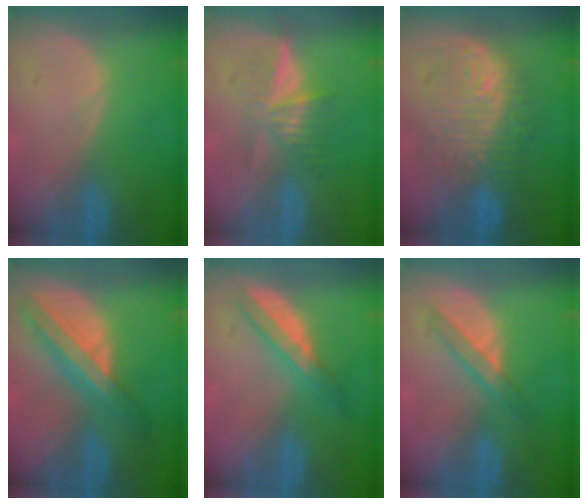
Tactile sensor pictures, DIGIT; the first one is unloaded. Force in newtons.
{"total": 5.2, "press": 4.8, "slide": 1.8}
{"total": 10.1, "press": 9.9, "slide": 1.9}
{"total": 8.2, "press": 6.9, "slide": 4.4}
{"total": 4.8, "press": 4.7, "slide": 1.0}
{"total": 3.9, "press": 3.7, "slide": 1.1}